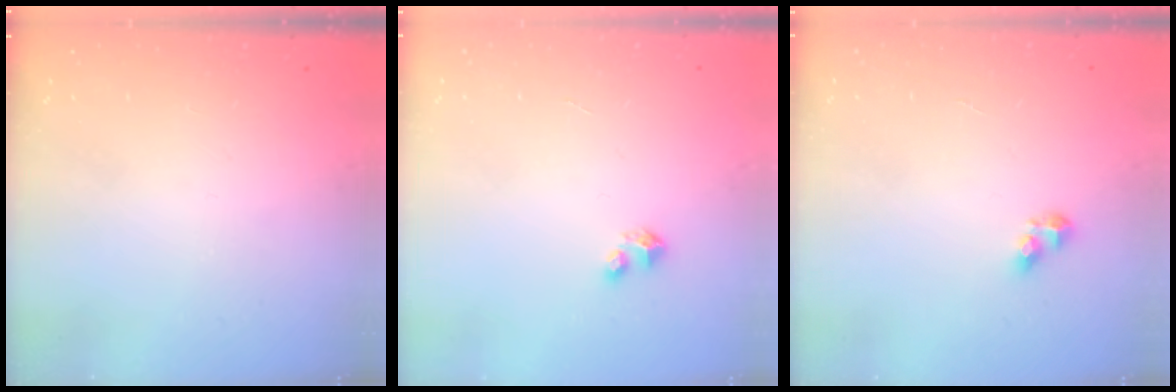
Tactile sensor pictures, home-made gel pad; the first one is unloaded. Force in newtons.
{"total": 2.8, "press": 2.8, "slide": 0.1}
{"total": 4.8, "press": 4.7, "slide": 0.4}